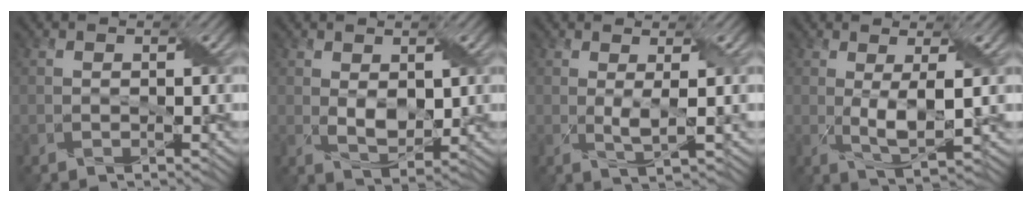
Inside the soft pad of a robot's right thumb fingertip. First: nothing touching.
{"total": 3.7, "force": [0.7, 2.3, 2.9], "torque": [-0.063, -0.006, 0.019]}
{"total": 2.3, "force": [0.5, 0.2, 2.3], "torque": [-0.051, 0.000, 0.011]}
{"total": 4.9, "force": [0.2, 1.2, 4.8], "torque": [-0.097, -0.002, 0.006]}